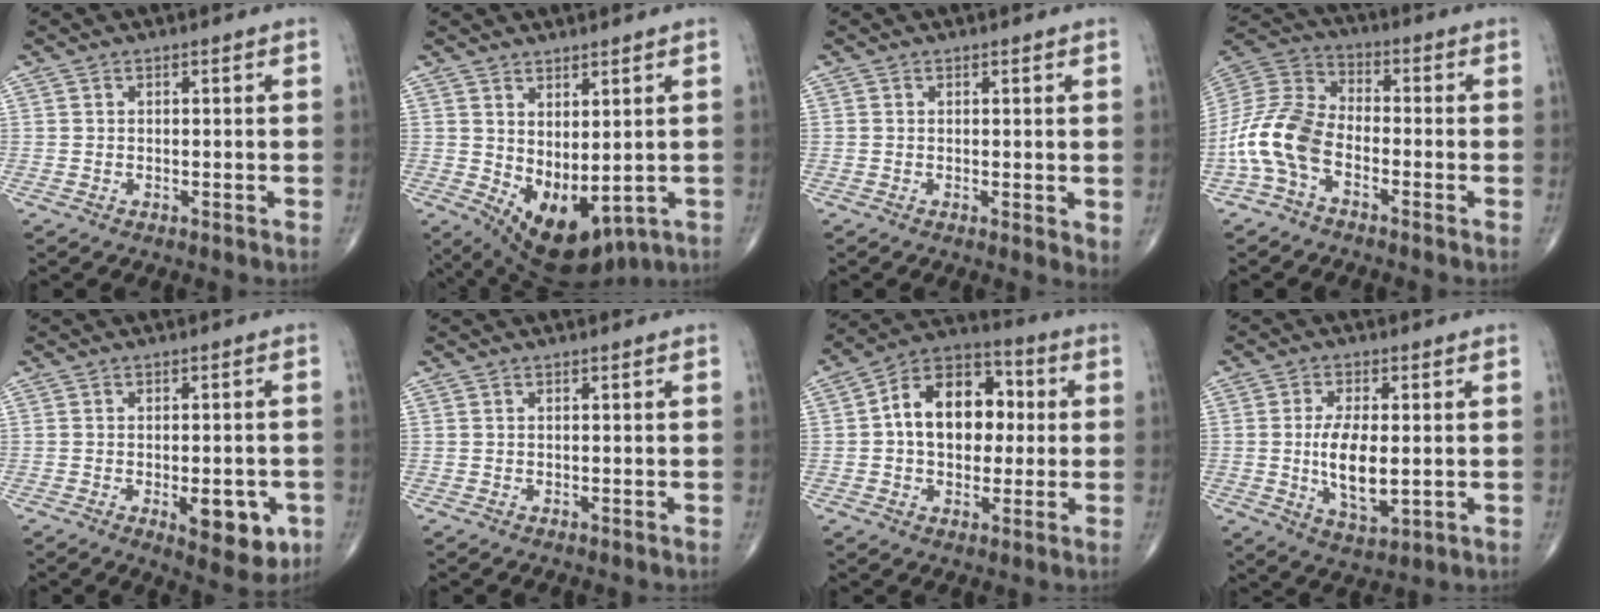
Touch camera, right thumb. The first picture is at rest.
{"total": 11.5, "force": [-0.6, 6.0, 9.8], "torque": [-0.146, -0.018, 0.021]}
{"total": 2.5, "force": [0.2, 1.0, 2.3], "torque": [-0.033, -0.010, 0.000]}
{"total": 12.5, "force": [-4.6, 7.3, 9.1], "torque": [-0.191, 0.044, -0.100]}
{"total": 9.4, "force": [-3.1, 4.1, 7.9], "torque": [-0.079, -0.001, -0.032]}
{"total": 0.0}
{"total": 15.2, "force": [1.4, 10.4, 11.0], "torque": [-0.135, 0.031, 0.012]}
{"total": 9.5, "force": [-0.4, 4.2, 8.6], "torque": [-0.153, -0.016, -0.003]}